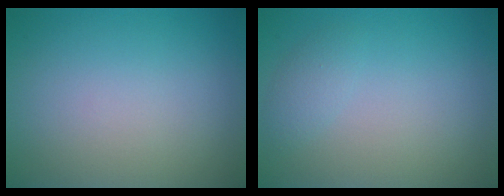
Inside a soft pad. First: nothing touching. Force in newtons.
{"total": 1.2, "press": 1.2, "slide": 0.1}